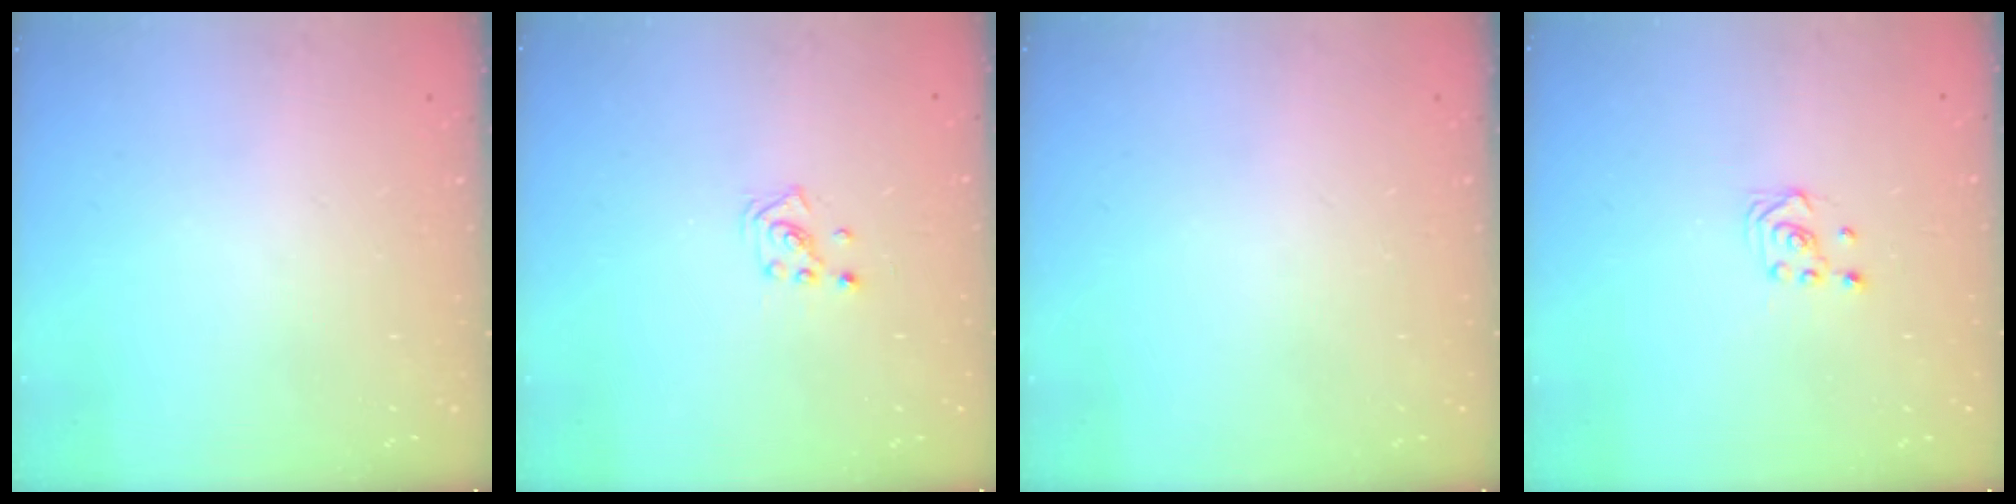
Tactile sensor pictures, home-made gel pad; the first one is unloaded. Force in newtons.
{"total": 1.3, "press": 1.3, "slide": 0.1}
{"total": 0.0}
{"total": 2.7, "press": 2.4, "slide": 1.2}